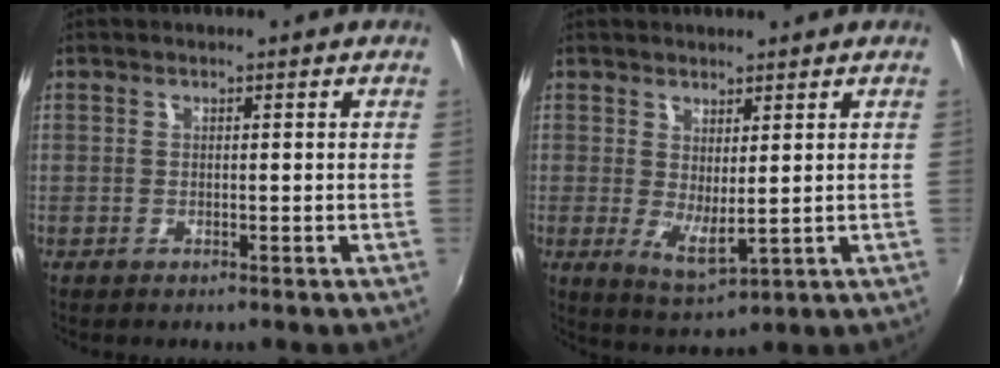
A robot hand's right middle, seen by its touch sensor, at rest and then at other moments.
{"total": 4.8, "force": [1.3, 1.8, 4.3], "torque": [-0.072, -0.017, 0.026]}